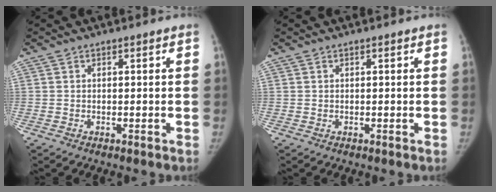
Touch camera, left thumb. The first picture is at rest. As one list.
[{"total": 0.0}]